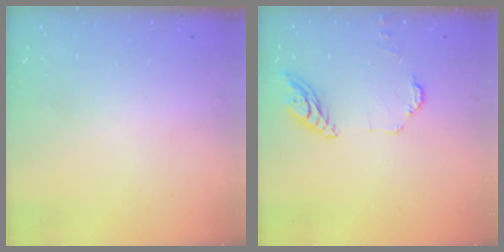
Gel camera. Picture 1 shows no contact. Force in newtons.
{"total": 10.0, "press": 9.9, "slide": 0.6}